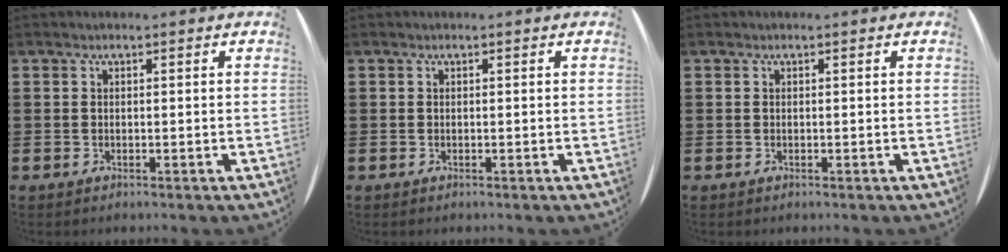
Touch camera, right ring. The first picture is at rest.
{"total": 0.0}
{"total": 0.0}